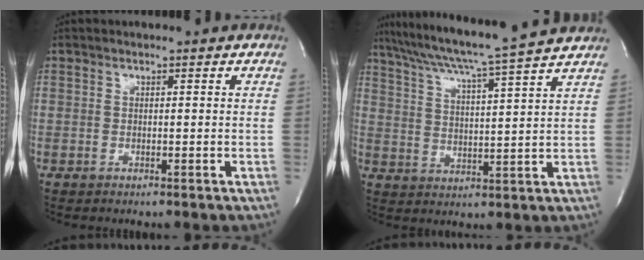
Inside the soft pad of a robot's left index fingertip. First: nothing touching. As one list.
[{"total": 17.3, "force": [15.1, -1.4, 8.2], "torque": [-0.147, -0.005, 0.217]}]